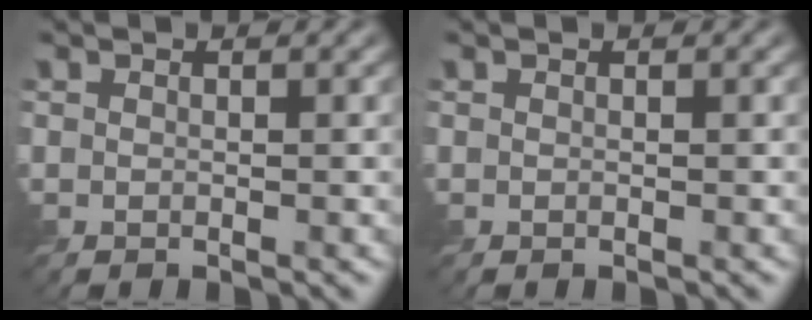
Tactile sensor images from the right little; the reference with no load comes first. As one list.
[{"total": 0.0}]